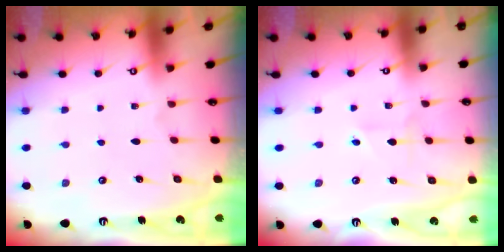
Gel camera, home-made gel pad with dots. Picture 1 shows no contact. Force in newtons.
{"total": 1.8, "press": 1.7, "slide": 0.6}